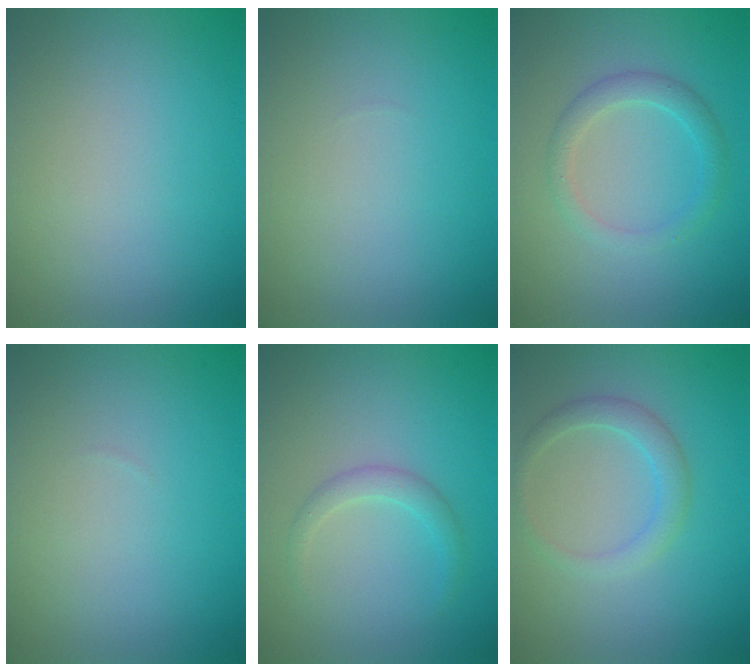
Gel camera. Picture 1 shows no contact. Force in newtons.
{"total": 0.0}
{"total": 2.2, "press": 2.2, "slide": 0.1}
{"total": 0.0}
{"total": 1.5, "press": 1.5, "slide": 0.0}
{"total": 2.2, "press": 2.2, "slide": 0.2}